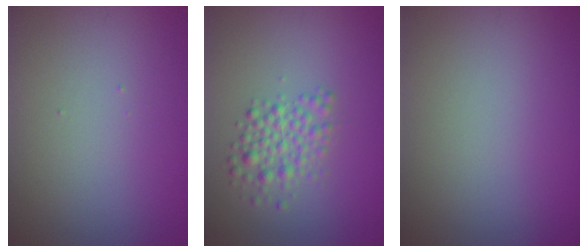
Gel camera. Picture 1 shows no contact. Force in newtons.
{"total": 2.9, "press": 2.9, "slide": 0.1}
{"total": 0.0}